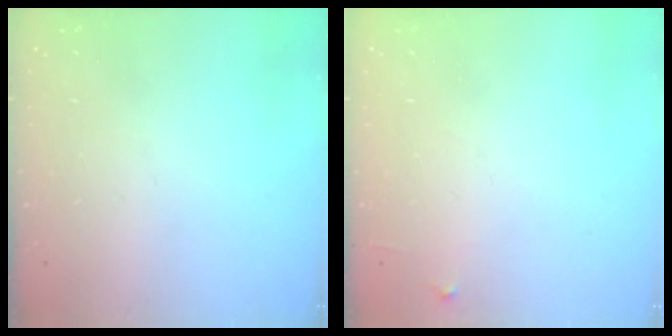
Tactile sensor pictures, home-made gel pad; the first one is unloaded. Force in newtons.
{"total": 4.8, "press": 4.8, "slide": 0.7}